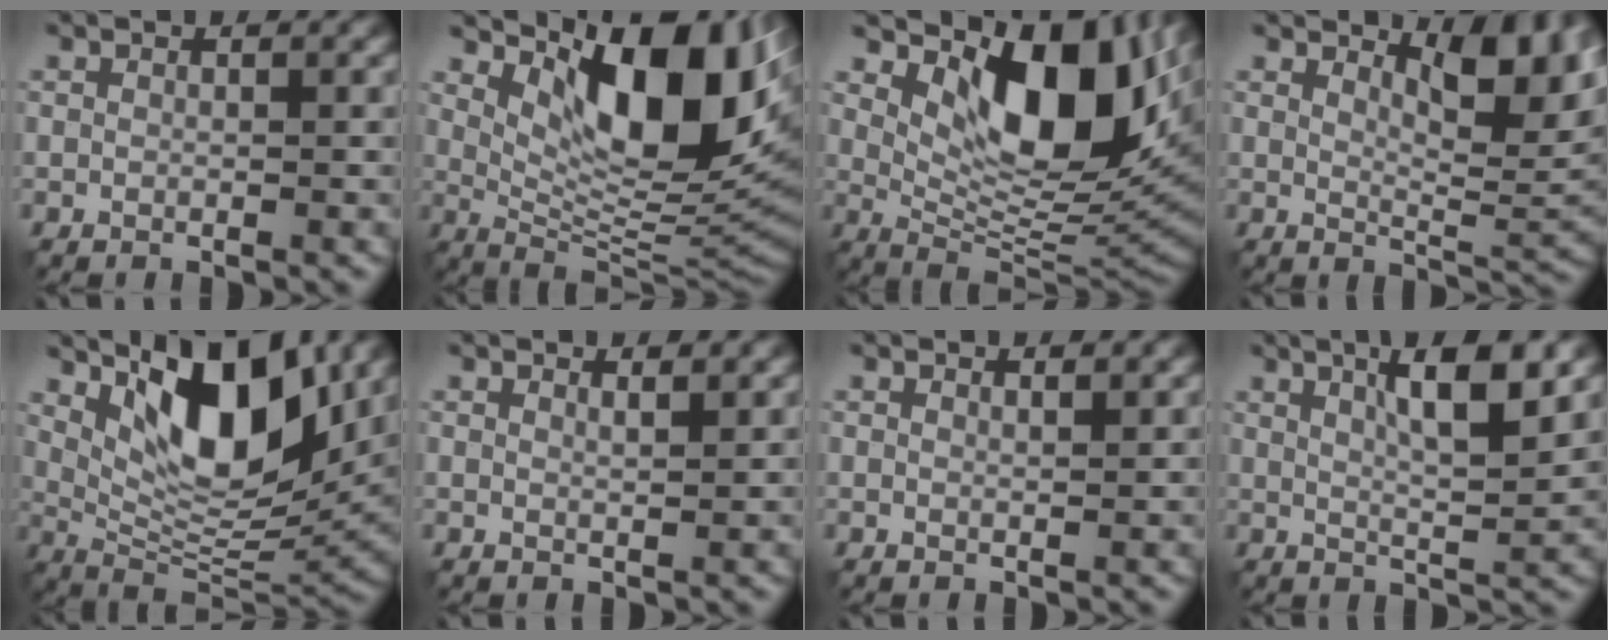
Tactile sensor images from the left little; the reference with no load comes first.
{"total": 12.2, "force": [4.6, 4.8, 10.3], "torque": [-0.147, -0.007, 0.089]}
{"total": 12.0, "force": [3.9, 5.7, 9.8], "torque": [-0.139, -0.011, 0.075]}
{"total": 7.0, "force": [3.7, 2.3, 5.5], "torque": [-0.077, -0.004, 0.060]}
{"total": 10.5, "force": [4.2, 4.1, 8.7], "torque": [-0.142, -0.007, 0.078]}
{"total": 1.4, "force": [1.2, 0.3, 0.7], "torque": [-0.004, 0.002, 0.013]}
{"total": 1.0, "force": [0.9, 0.2, 0.4], "torque": [-0.003, 0.000, 0.012]}
{"total": 6.1, "force": [2.6, 1.1, 5.5], "torque": [-0.085, 0.004, 0.043]}